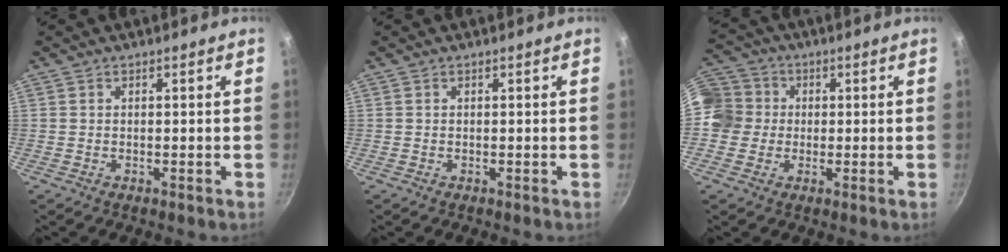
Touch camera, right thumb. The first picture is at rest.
{"total": 0.0}
{"total": 10.6, "force": [0.5, 10.0, 3.6], "torque": [-0.057, 0.020, -0.008]}